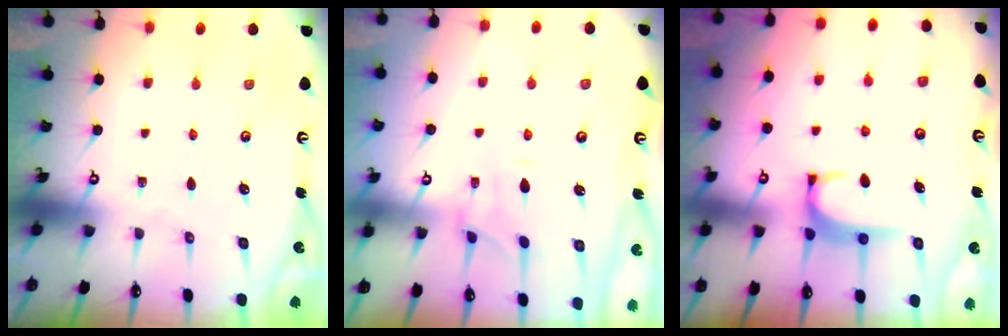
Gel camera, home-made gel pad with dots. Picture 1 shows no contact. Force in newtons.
{"total": 1.6, "press": 1.3, "slide": 1.0}
{"total": 2.7, "press": 2.6, "slide": 0.5}